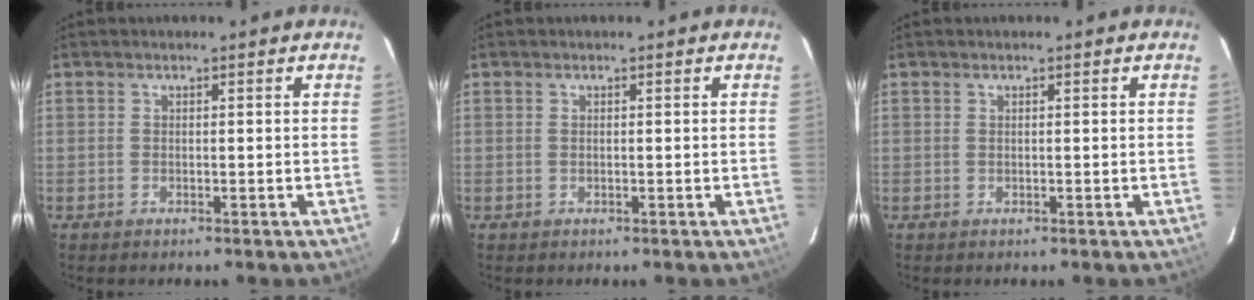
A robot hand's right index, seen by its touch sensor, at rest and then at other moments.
{"total": 0.0}
{"total": 0.0}